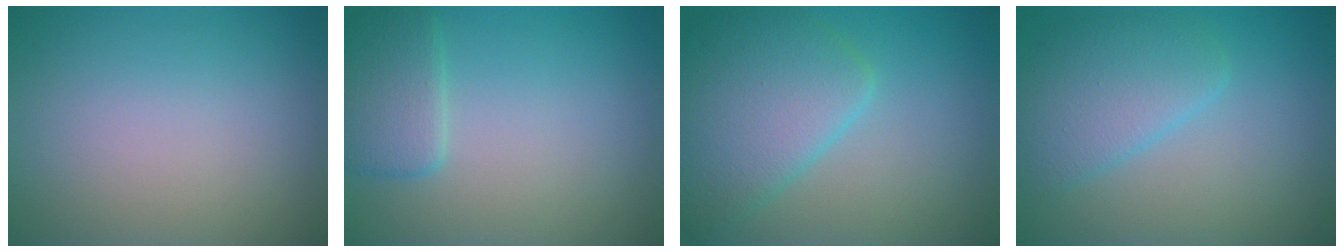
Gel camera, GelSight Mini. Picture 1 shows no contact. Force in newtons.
{"total": 2.9, "press": 2.9, "slide": 0.1}
{"total": 6.1, "press": 6.1, "slide": 0.2}
{"total": 4.0, "press": 4.0, "slide": 0.0}